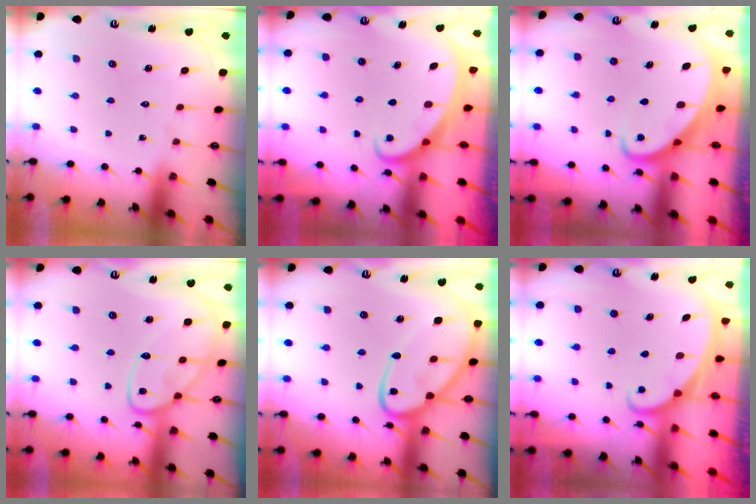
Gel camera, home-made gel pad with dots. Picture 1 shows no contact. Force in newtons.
{"total": 2.0, "press": 2.0, "slide": 0.0}
{"total": 3.3, "press": 3.3, "slide": 0.4}
{"total": 12.0, "press": 12.0, "slide": 0.7}
{"total": 17.0, "press": 16.9, "slide": 1.4}
{"total": 1.5, "press": 1.5, "slide": 0.1}